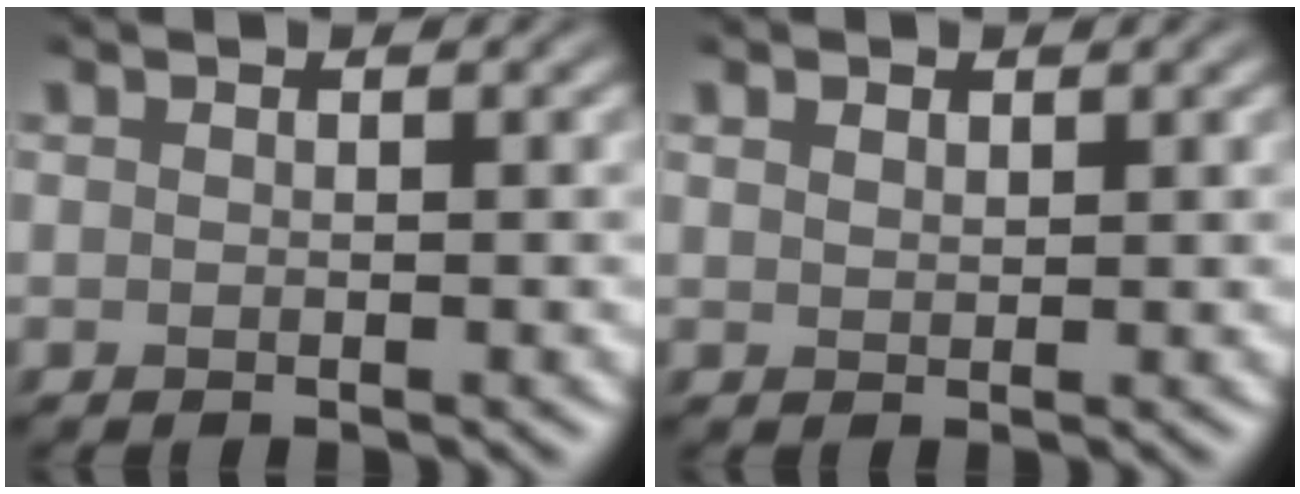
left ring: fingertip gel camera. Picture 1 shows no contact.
{"total": 0.7, "force": [0.7, 0.3, 0.0], "torque": [-0.010, 0.000, 0.016]}